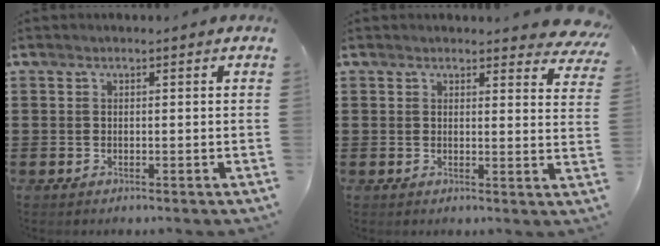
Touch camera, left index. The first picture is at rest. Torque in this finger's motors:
{"motor_torque": [2.14, 0.00, 0.20, 0.03]}